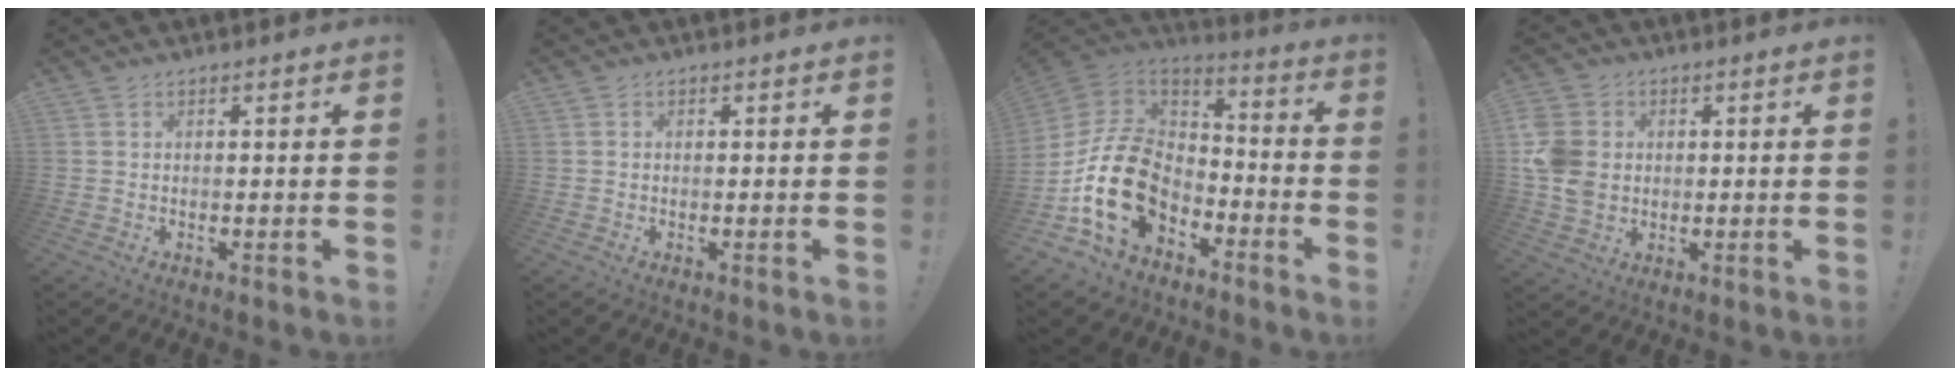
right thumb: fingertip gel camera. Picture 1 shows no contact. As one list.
[{"total": 0.0}, {"total": 20.6, "force": [-6.7, 13.9, 13.7], "torque": [-0.281, 0.041, -0.105]}, {"total": 10.8, "force": [0.4, 9.3, 5.6], "torque": [-0.125, 0.005, 0.009]}]